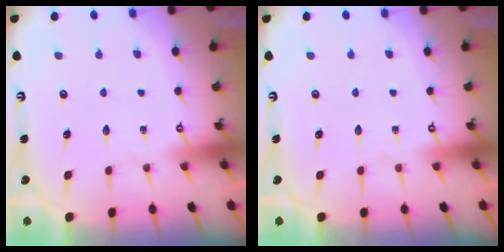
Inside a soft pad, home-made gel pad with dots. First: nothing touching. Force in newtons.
{"total": 0.0}